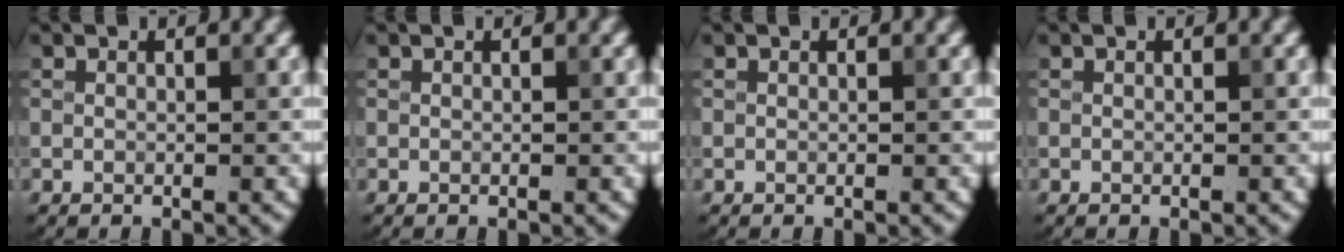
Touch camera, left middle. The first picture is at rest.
{"total": 0.0}
{"total": 0.0}
{"total": 0.0}